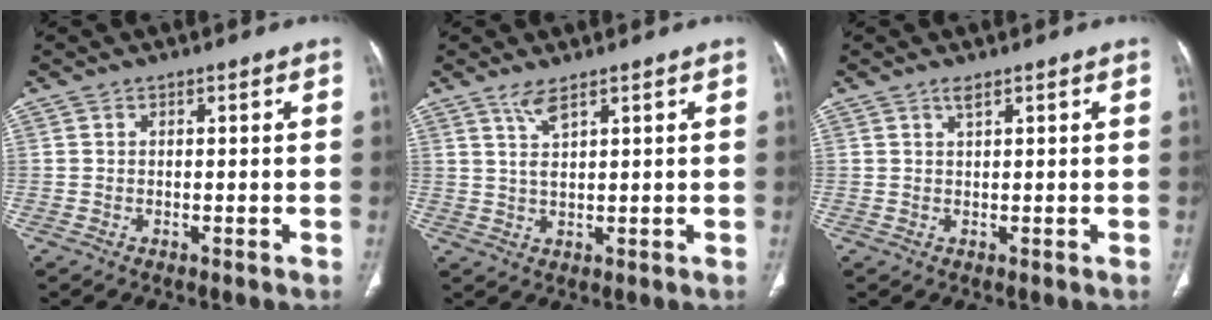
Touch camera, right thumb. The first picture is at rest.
{"total": 3.2, "force": [2.2, 0.5, 2.3], "torque": [-0.047, -0.010, 0.050]}
{"total": 1.1, "force": [0.8, 0.1, 0.8], "torque": [-0.013, 0.001, 0.014]}